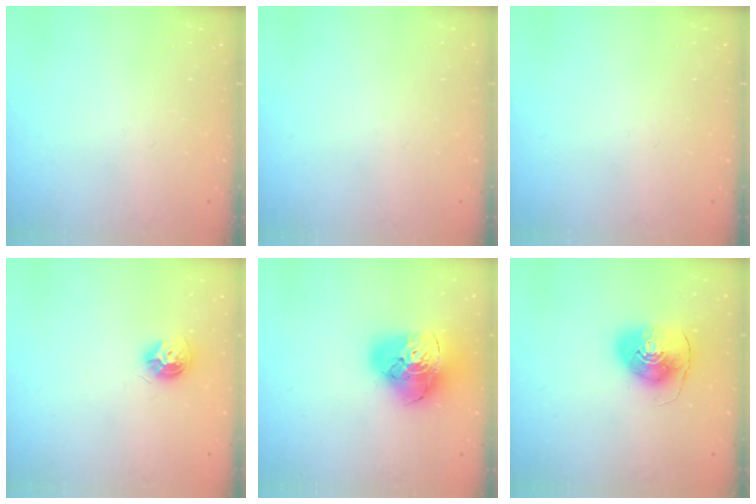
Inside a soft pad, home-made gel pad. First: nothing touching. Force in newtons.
{"total": 0.0}
{"total": 0.0}
{"total": 8.9, "press": 8.9, "slide": 0.5}
{"total": 19.9, "press": 19.8, "slide": 2.2}
{"total": 10.2, "press": 10.1, "slide": 1.5}